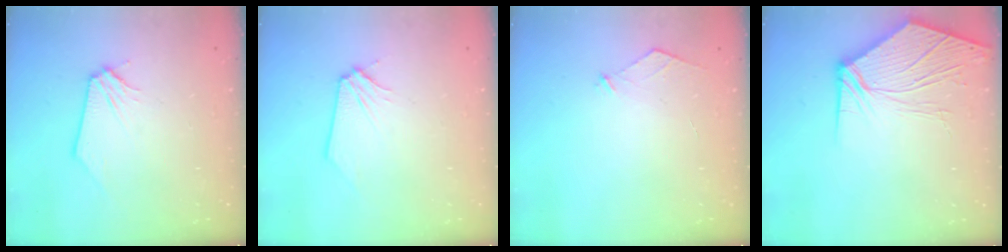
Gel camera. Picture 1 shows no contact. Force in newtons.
{"total": 0.0}
{"total": 3.6, "press": 3.5, "slide": 0.5}
{"total": 11.2, "press": 11.1, "slide": 1.1}